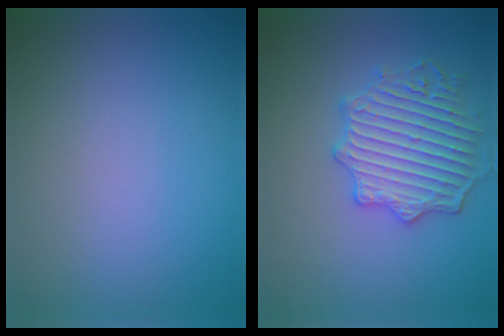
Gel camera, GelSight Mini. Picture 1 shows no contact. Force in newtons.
{"total": 4.2, "press": 4.1, "slide": 1.0}